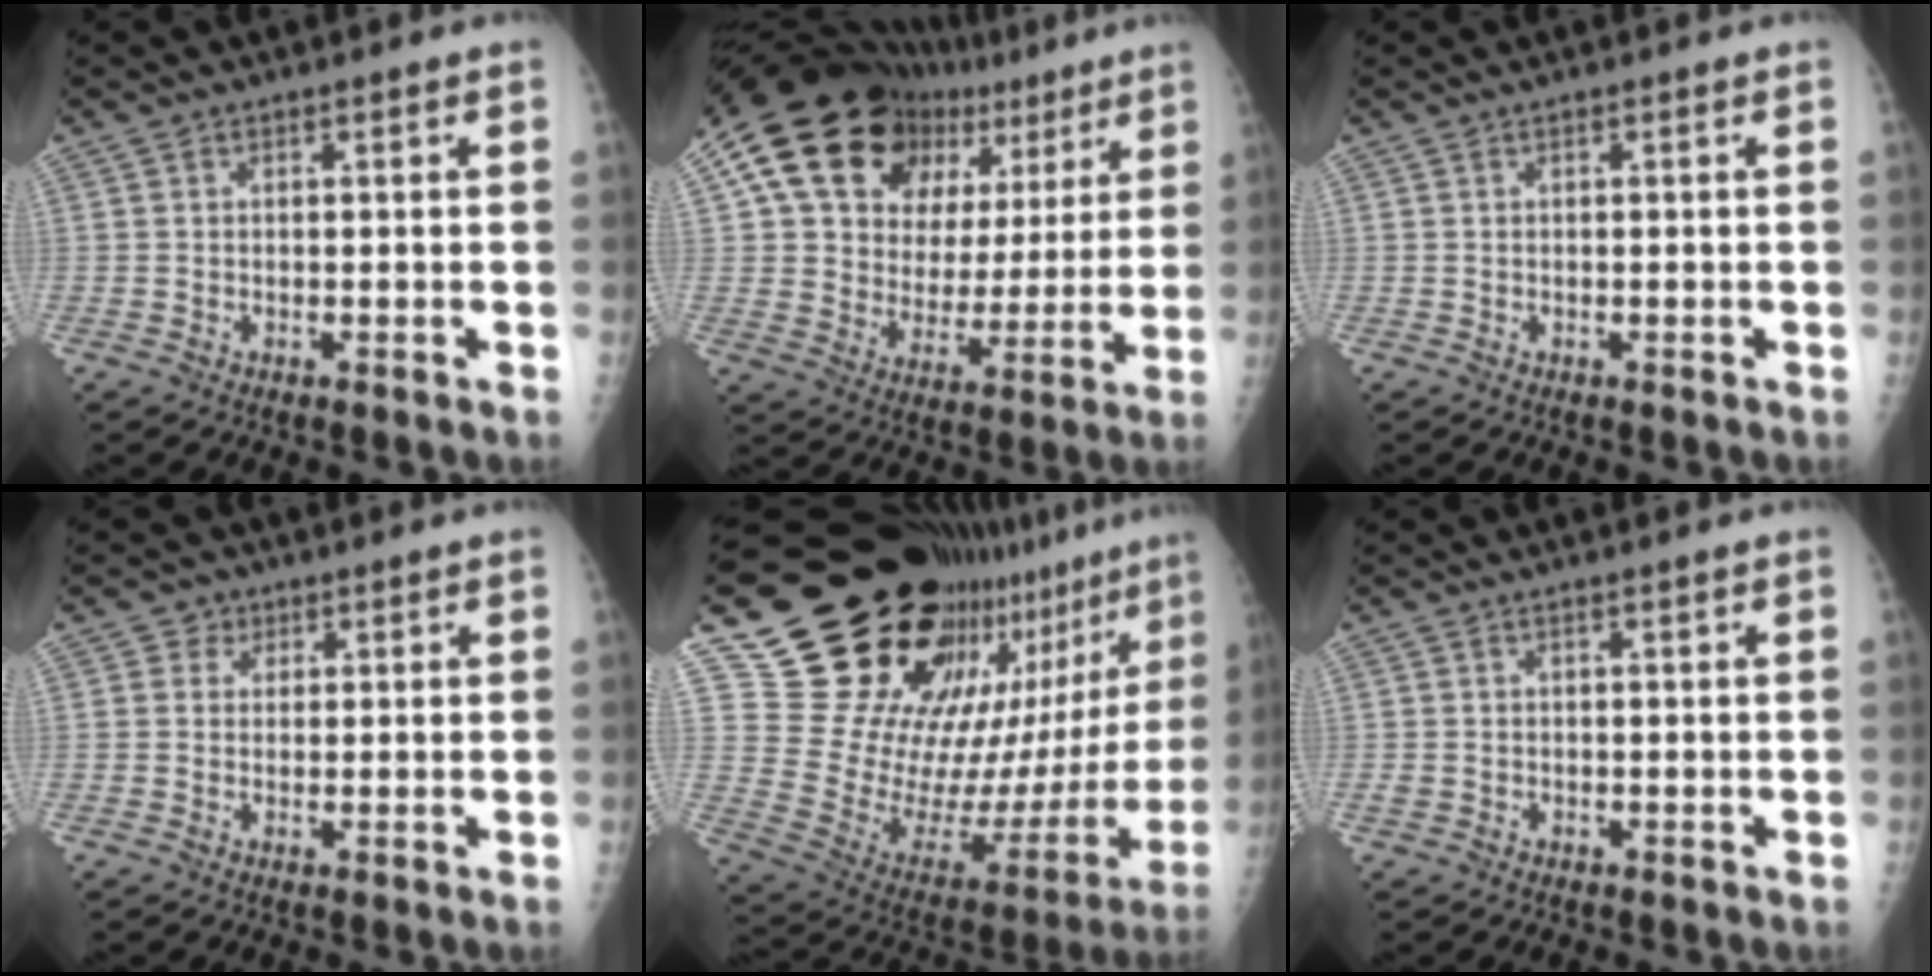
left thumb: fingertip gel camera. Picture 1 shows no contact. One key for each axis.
{"total": 22.3, "fx": 10.9, "fy": 15.5, "fz": 11.8, "tx": -0.142, "ty": 0.008, "tz": 0.182}
{"total": 0.0}
{"total": 2.2, "fx": 0.9, "fy": 2.0, "fz": 0.2, "tx": 0.012, "ty": -0.002, "tz": 0.006}
{"total": 30.7, "fx": 21.7, "fy": 12.0, "fz": 18.0, "tx": -0.254, "ty": -0.119, "tz": 0.331}
{"total": 1.1, "fx": 0.1, "fy": 0.8, "fz": 0.7, "tx": -0.011, "ty": 0.005, "tz": 0.006}